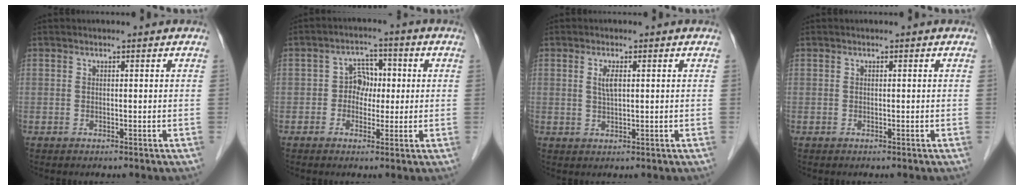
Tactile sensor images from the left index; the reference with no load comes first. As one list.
[{"total": 4.5, "force": [-0.1, 3.6, 2.7], "torque": [-0.039, 0.017, -0.007]}, {"total": 2.2, "force": [0.6, 0.5, 2.1], "torque": [-0.046, 0.001, 0.013]}, {"total": 0.0}]